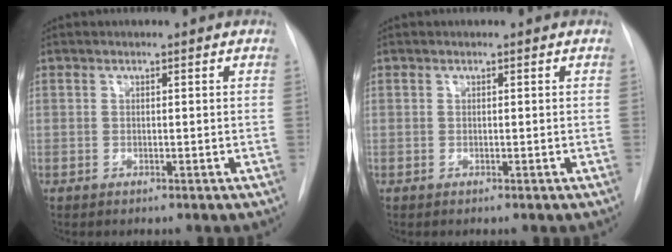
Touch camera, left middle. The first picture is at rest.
{"total": 0.0}